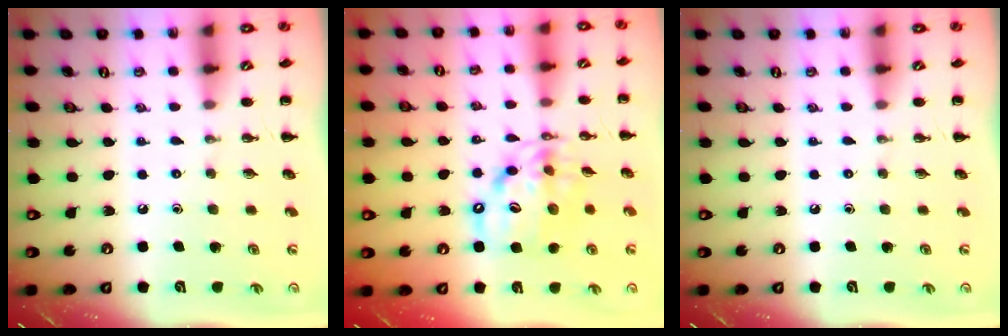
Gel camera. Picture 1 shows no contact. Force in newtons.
{"total": 11.7, "press": 11.1, "slide": 3.7}
{"total": 0.0}